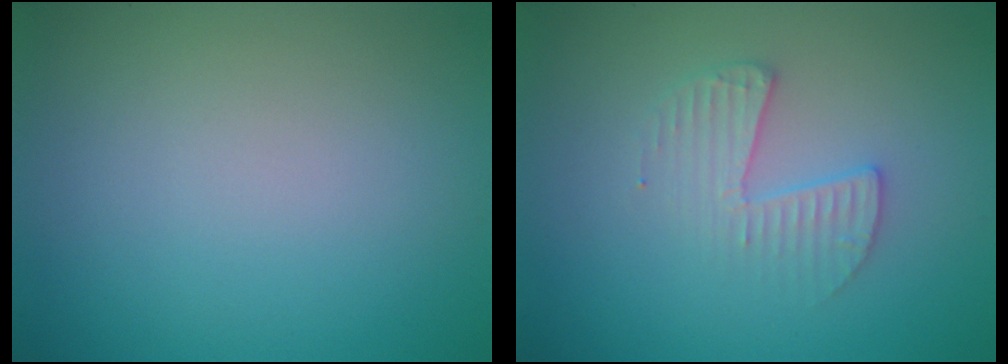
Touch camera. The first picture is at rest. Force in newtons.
{"total": 2.3, "press": 2.3, "slide": 0.3}